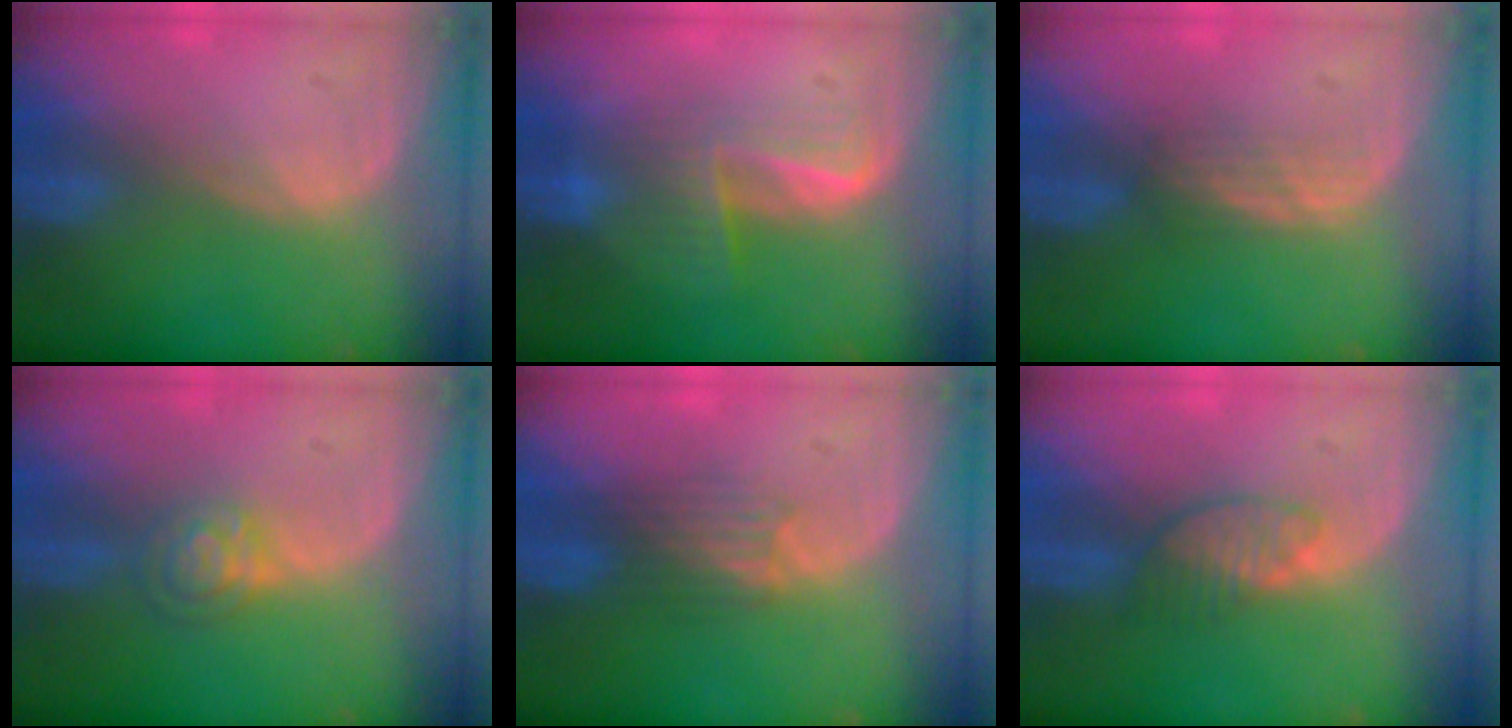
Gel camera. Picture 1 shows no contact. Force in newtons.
{"total": 5.9, "press": 5.6, "slide": 1.9}
{"total": 2.2, "press": 2.1, "slide": 0.2}
{"total": 4.0, "press": 3.6, "slide": 1.7}
{"total": 3.4, "press": 3.3, "slide": 0.5}
{"total": 3.4, "press": 3.4, "slide": 0.5}